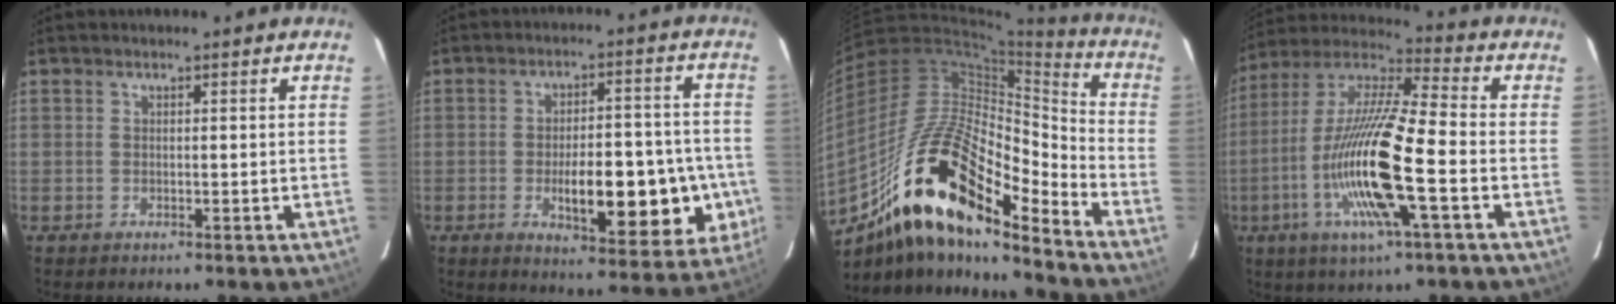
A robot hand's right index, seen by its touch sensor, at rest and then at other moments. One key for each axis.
{"total": 16.2, "fx": -4.1, "fy": 5.3, "fz": 14.7, "tx": -0.162, "ty": 0.020, "tz": -0.042}
{"total": 21.2, "fx": -13.0, "fy": 6.0, "fz": 15.7, "tx": -0.299, "ty": 0.018, "tz": -0.223}
{"total": 17.9, "fx": -4.8, "fy": 1.4, "fz": 17.2, "tx": -0.350, "ty": -0.010, "tz": -0.092}